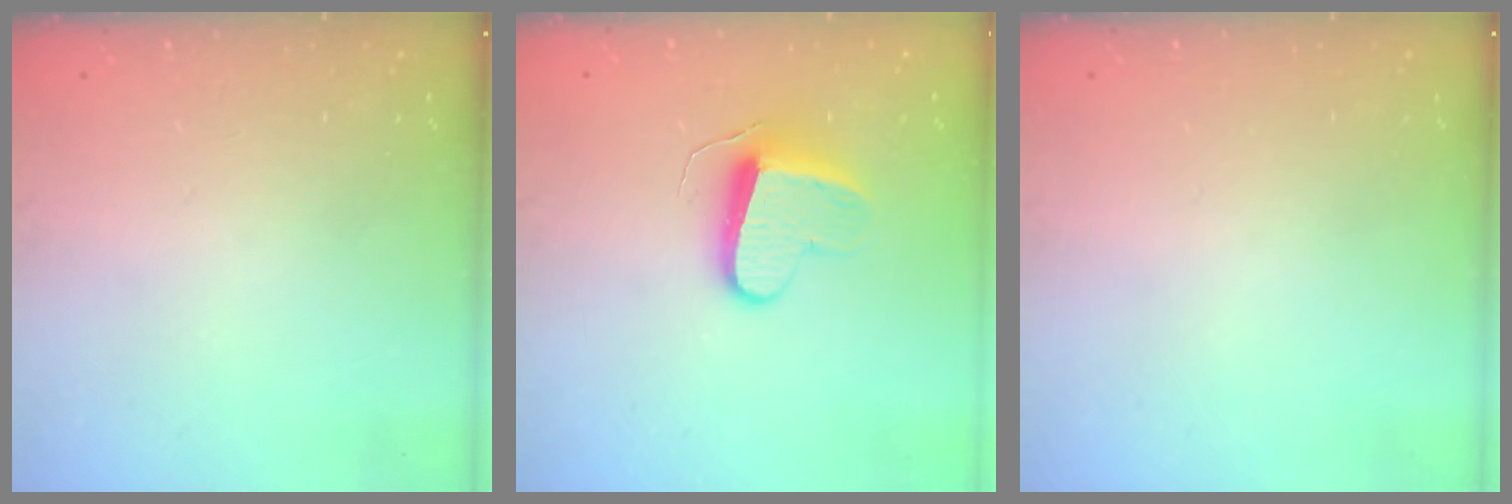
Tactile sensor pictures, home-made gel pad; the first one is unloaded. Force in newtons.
{"total": 9.3, "press": 9.3, "slide": 0.1}
{"total": 0.0}